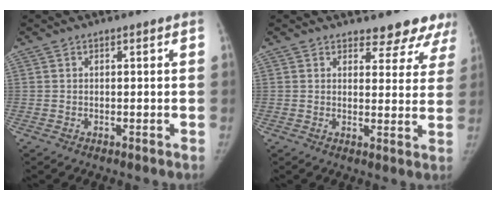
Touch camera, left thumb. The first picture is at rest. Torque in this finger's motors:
{"motor_torque": [0.03, 0.10, 0.73, -0.25, -0.06]}